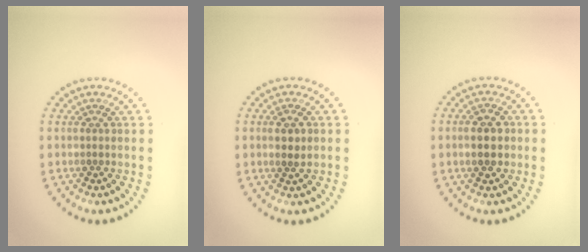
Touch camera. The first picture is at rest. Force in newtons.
{"total": 1.3, "press": 1.2, "slide": 0.4}
{"total": 2.8, "press": 2.8, "slide": 0.1}